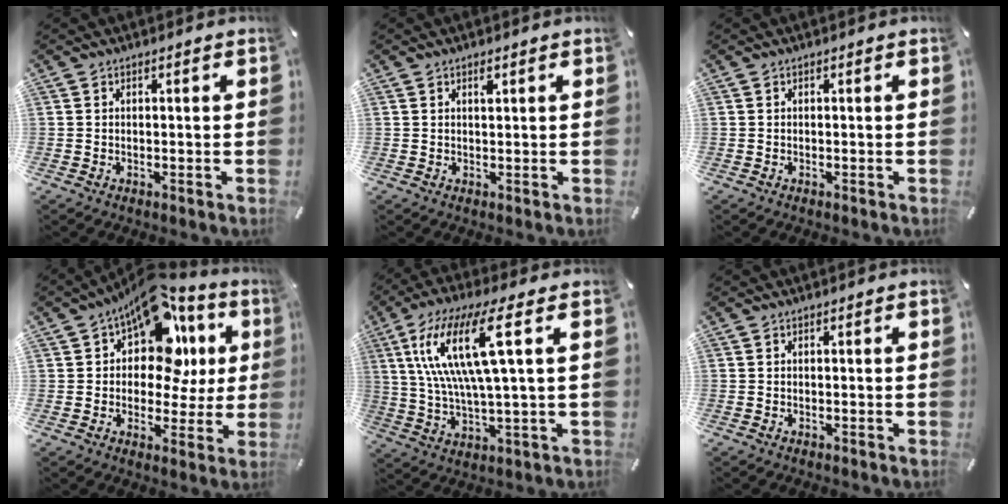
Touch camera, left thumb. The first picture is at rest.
{"total": 1.4, "force": [0.7, 0.5, 1.1], "torque": [-0.023, 0.001, 0.012]}
{"total": 0.0}
{"total": 16.1, "force": [7.2, 10.0, 10.3], "torque": [-0.146, -0.061, 0.127]}
{"total": 17.3, "force": [5.3, 3.9, 16.0], "torque": [-0.336, -0.005, 0.077]}
{"total": 0.0}